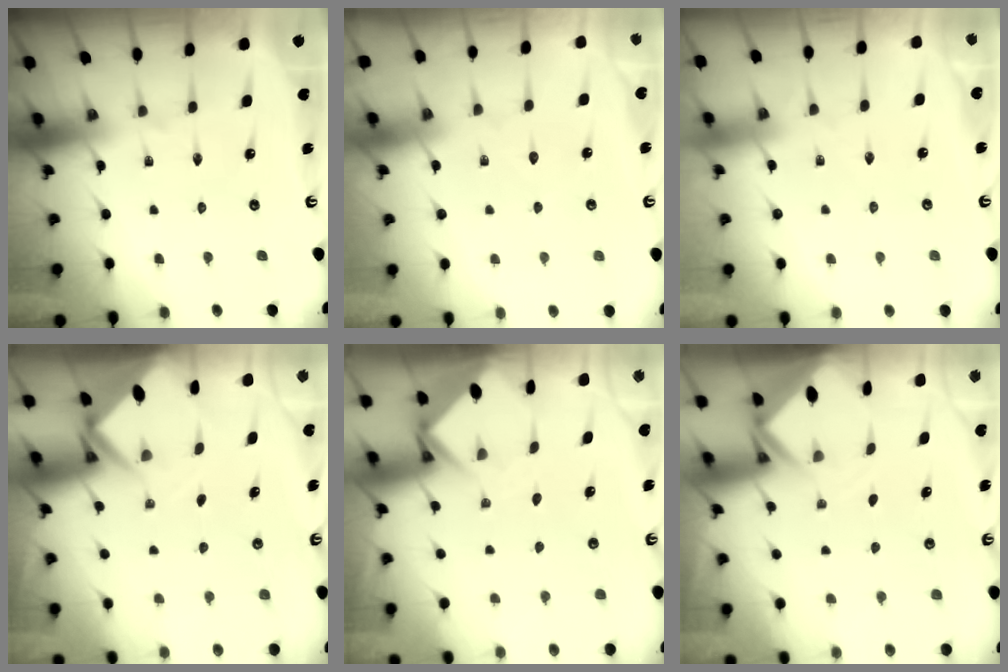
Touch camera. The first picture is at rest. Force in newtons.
{"total": 2.3, "press": 2.3, "slide": 0.3}
{"total": 2.4, "press": 2.4, "slide": 0.4}
{"total": 2.8, "press": 2.8, "slide": 0.1}
{"total": 3.7, "press": 3.7, "slide": 0.2}
{"total": 2.6, "press": 2.6, "slide": 0.1}